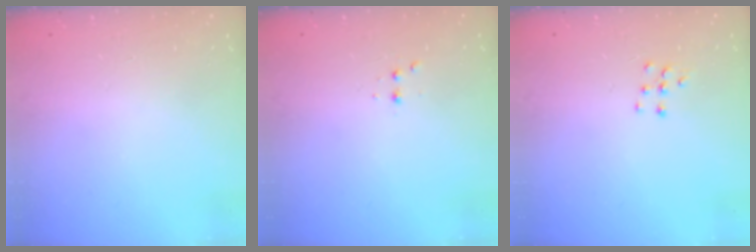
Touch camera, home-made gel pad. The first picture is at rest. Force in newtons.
{"total": 2.5, "press": 2.4, "slide": 0.5}
{"total": 5.3, "press": 5.3, "slide": 0.5}